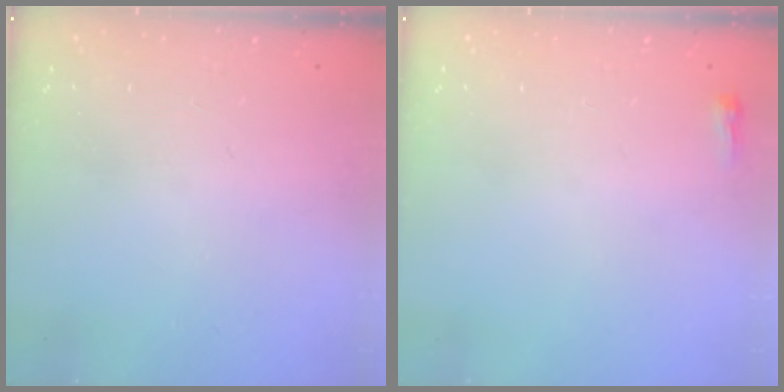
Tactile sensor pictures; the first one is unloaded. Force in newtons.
{"total": 2.4, "press": 2.4, "slide": 0.6}